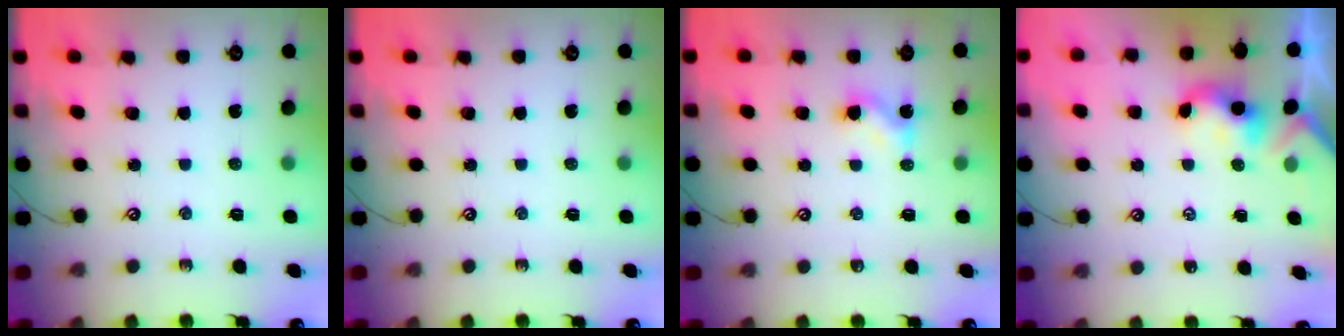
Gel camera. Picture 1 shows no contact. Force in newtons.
{"total": 0.0}
{"total": 3.6, "press": 3.6, "slide": 0.5}
{"total": 2.3, "press": 2.3, "slide": 0.3}